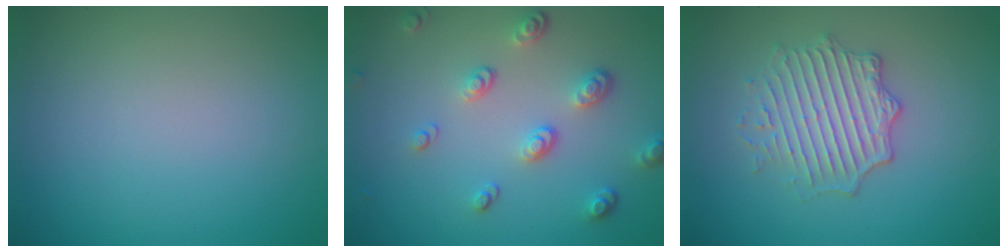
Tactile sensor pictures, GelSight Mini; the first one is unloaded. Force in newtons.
{"total": 3.3, "press": 2.6, "slide": 2.0}
{"total": 3.9, "press": 3.5, "slide": 1.6}